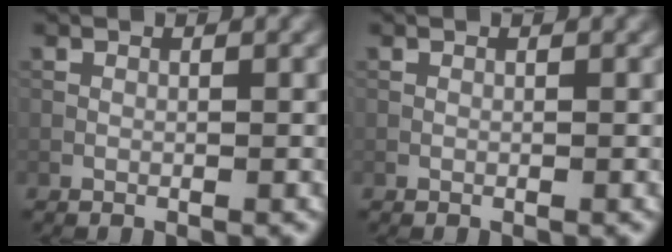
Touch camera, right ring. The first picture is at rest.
{"total": 0.0}